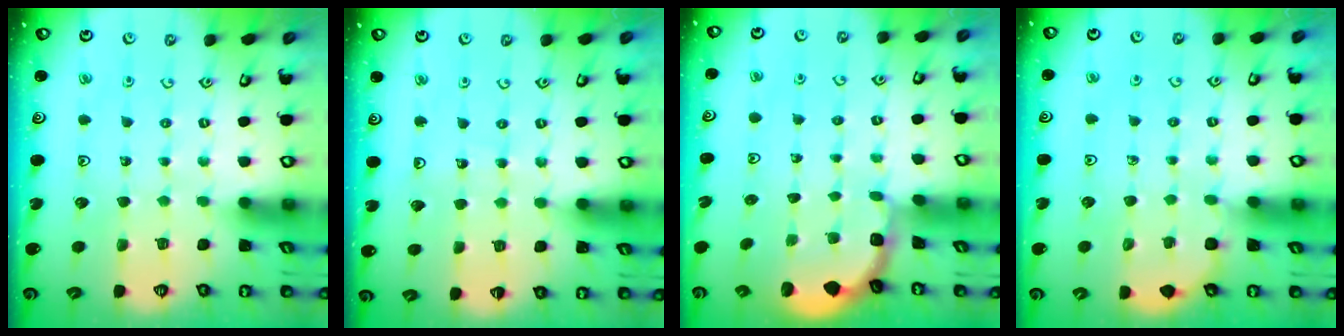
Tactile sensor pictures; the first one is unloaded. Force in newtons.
{"total": 3.6, "press": 3.5, "slide": 0.4}
{"total": 1.4, "press": 1.3, "slide": 0.3}
{"total": 2.4, "press": 2.4, "slide": 0.1}